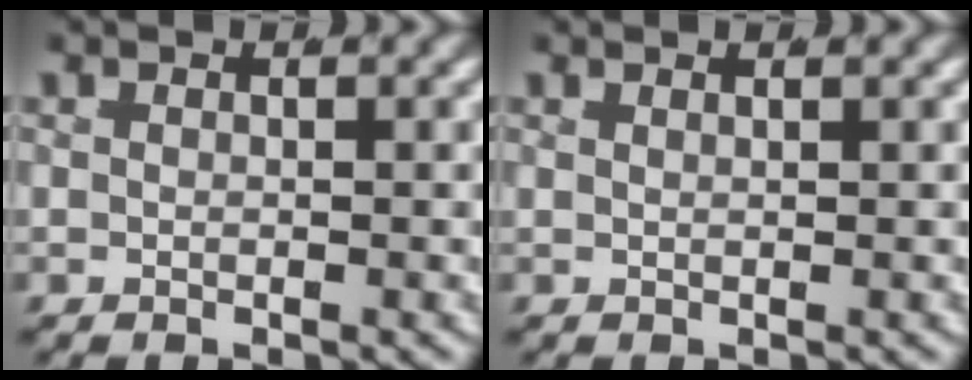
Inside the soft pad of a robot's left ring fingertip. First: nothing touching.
{"total": 0.8, "force": [0.7, 0.1, 0.3], "torque": [-0.002, 0.003, 0.011]}